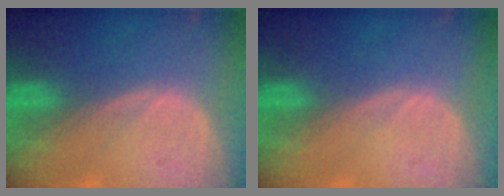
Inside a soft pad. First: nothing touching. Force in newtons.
{"total": 0.0}